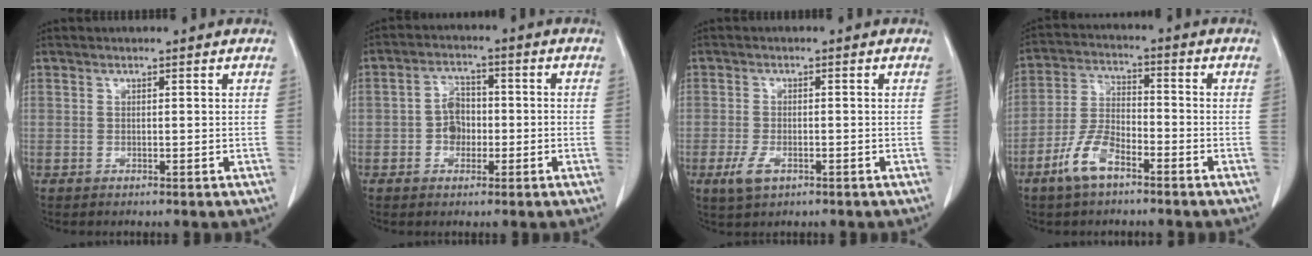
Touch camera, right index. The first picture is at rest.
{"total": 4.5, "force": [-1.2, 3.3, 2.8], "torque": [-0.052, 0.016, -0.022]}
{"total": 3.5, "force": [-1.7, 1.7, 2.6], "torque": [-0.058, -0.003, -0.027]}
{"total": 7.8, "force": [-4.9, 3.0, 5.4], "torque": [-0.123, 0.002, -0.097]}